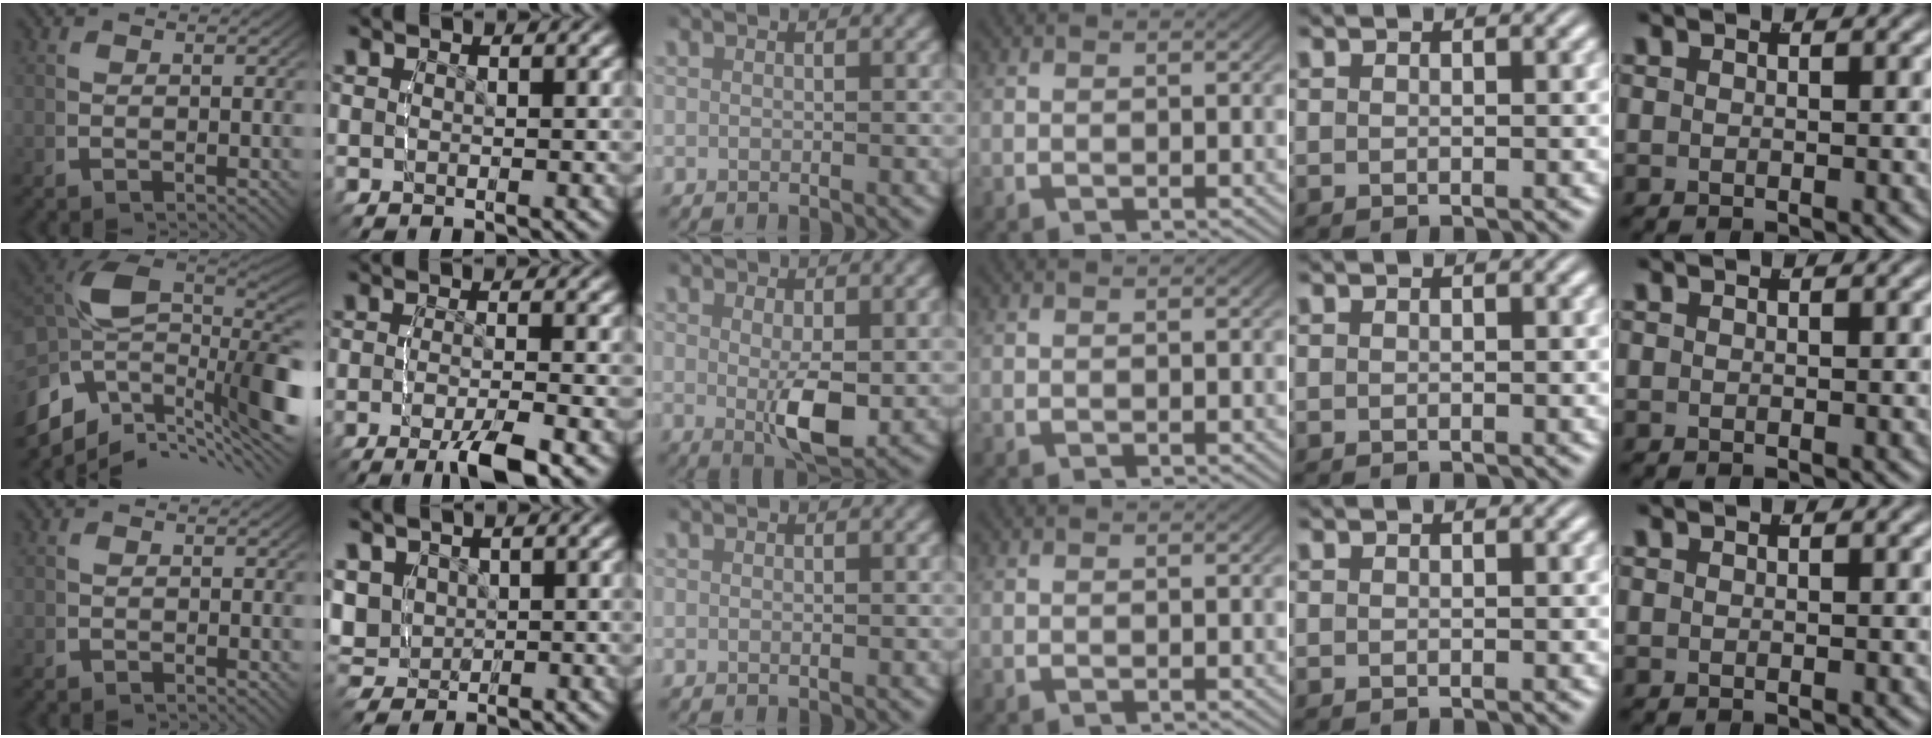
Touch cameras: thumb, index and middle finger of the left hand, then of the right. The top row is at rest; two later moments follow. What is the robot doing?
{"motion": "lift_and_place", "object": "stress ball aka squeeze ball"}